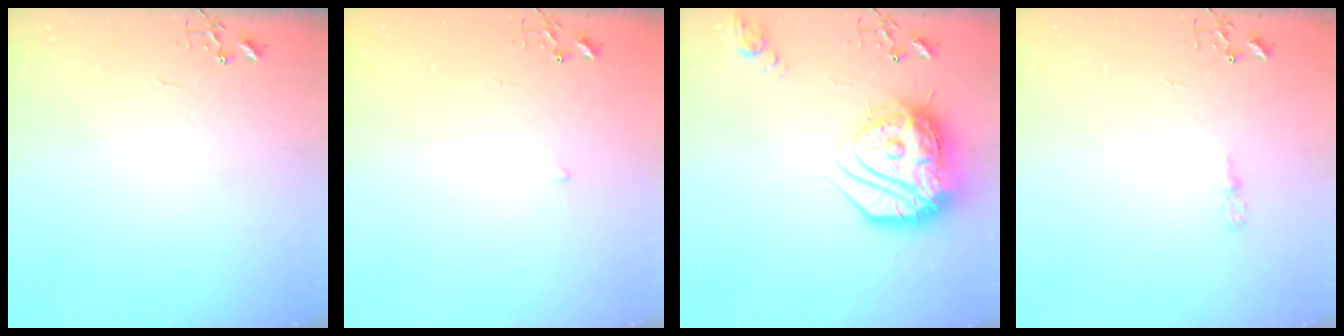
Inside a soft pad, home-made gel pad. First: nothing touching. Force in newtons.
{"total": 2.3, "press": 2.3, "slide": 0.3}
{"total": 23.9, "press": 23.8, "slide": 2.1}
{"total": 3.6, "press": 3.6, "slide": 0.4}